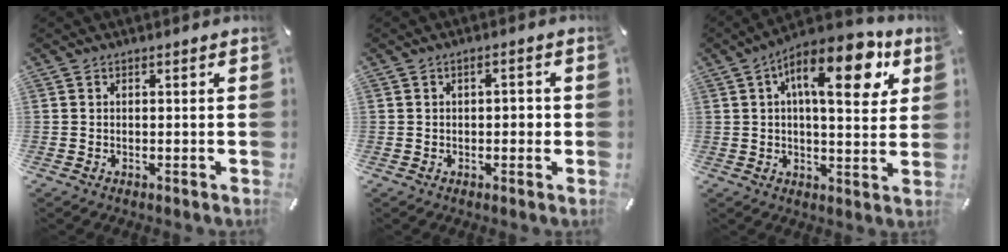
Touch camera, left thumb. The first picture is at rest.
{"total": 2.9, "force": [0.0, 1.4, 2.5], "torque": [-0.039, 0.004, -0.004]}
{"total": 16.9, "force": [7.3, 6.6, 13.8], "torque": [-0.206, -0.020, 0.111]}